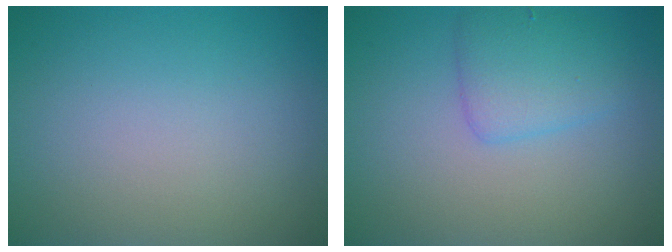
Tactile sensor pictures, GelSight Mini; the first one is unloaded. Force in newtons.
{"total": 2.9, "press": 2.9, "slide": 0.0}